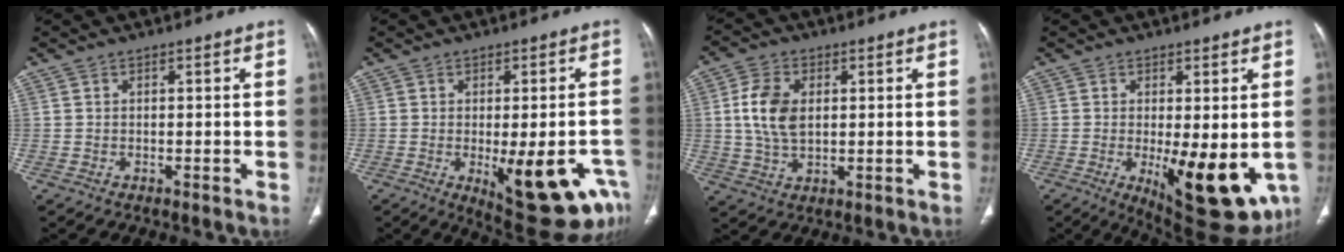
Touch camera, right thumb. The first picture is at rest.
{"total": 16.0, "force": [-6.2, 5.5, 13.7], "torque": [-0.112, 0.010, -0.061]}
{"total": 8.5, "force": [1.4, 5.3, 6.5], "torque": [-0.127, -0.001, 0.030]}
{"total": 14.9, "force": [-3.2, 5.6, 13.4], "torque": [-0.169, -0.028, -0.026]}